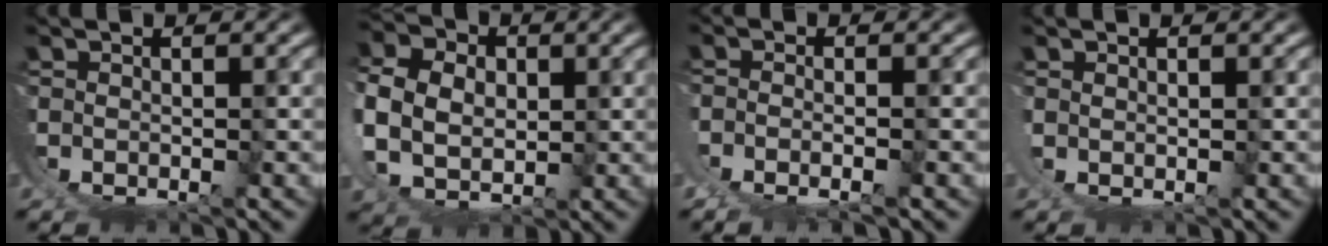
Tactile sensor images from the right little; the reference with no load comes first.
{"total": 8.0, "force": [3.6, 5.0, 5.2], "torque": [-0.114, -0.010, 0.068]}
{"total": 2.2, "force": [-0.3, 0.2, 2.1], "torque": [-0.045, -0.012, 0.003]}
{"total": 1.4, "force": [1.3, -0.5, 0.1], "torque": [-0.004, 0.002, 0.021]}